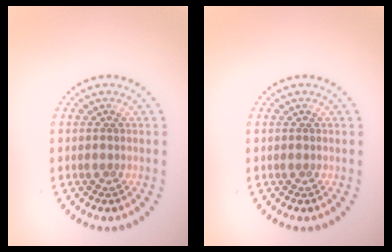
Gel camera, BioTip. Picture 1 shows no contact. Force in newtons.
{"total": 0.0}